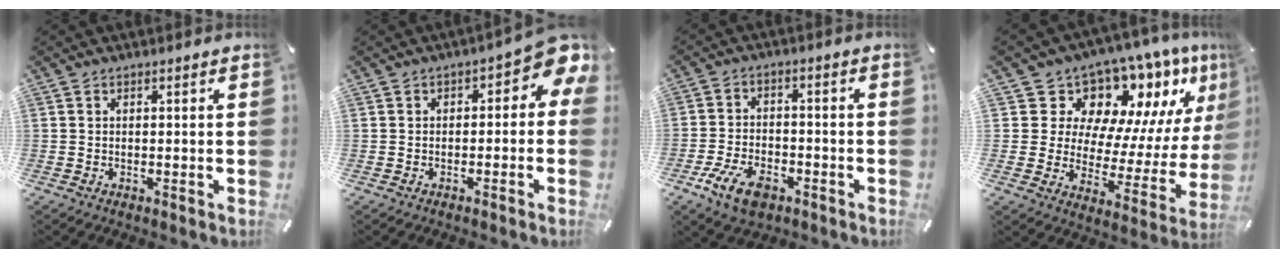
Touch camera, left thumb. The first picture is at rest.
{"total": 5.9, "force": [0.7, 3.4, 4.8], "torque": [-0.060, -0.008, 0.006]}
{"total": 8.8, "force": [-4.6, 5.1, 5.5], "torque": [-0.119, 0.014, -0.083]}
{"total": 13.6, "force": [11.0, 7.2, 3.6], "torque": [-0.055, -0.119, 0.186]}